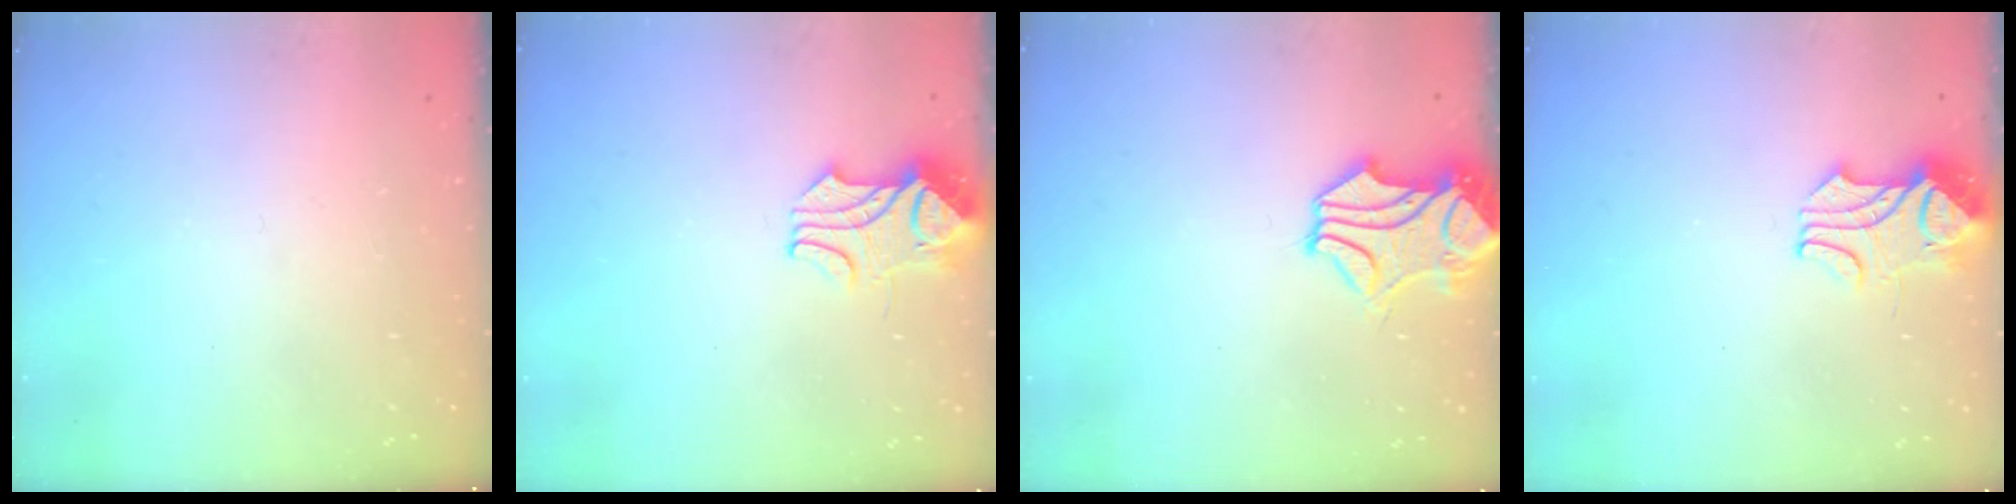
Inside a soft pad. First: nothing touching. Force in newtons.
{"total": 2.0, "press": 1.9, "slide": 0.8}
{"total": 2.2, "press": 1.8, "slide": 1.3}
{"total": 2.2, "press": 2.0, "slide": 0.9}